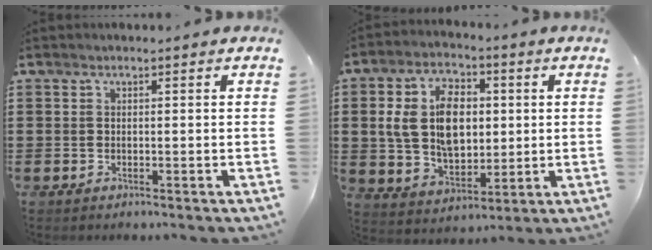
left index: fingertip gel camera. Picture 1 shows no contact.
{"total": 11.2, "force": [1.7, 7.4, 8.2], "torque": [-0.184, 0.015, 0.027]}